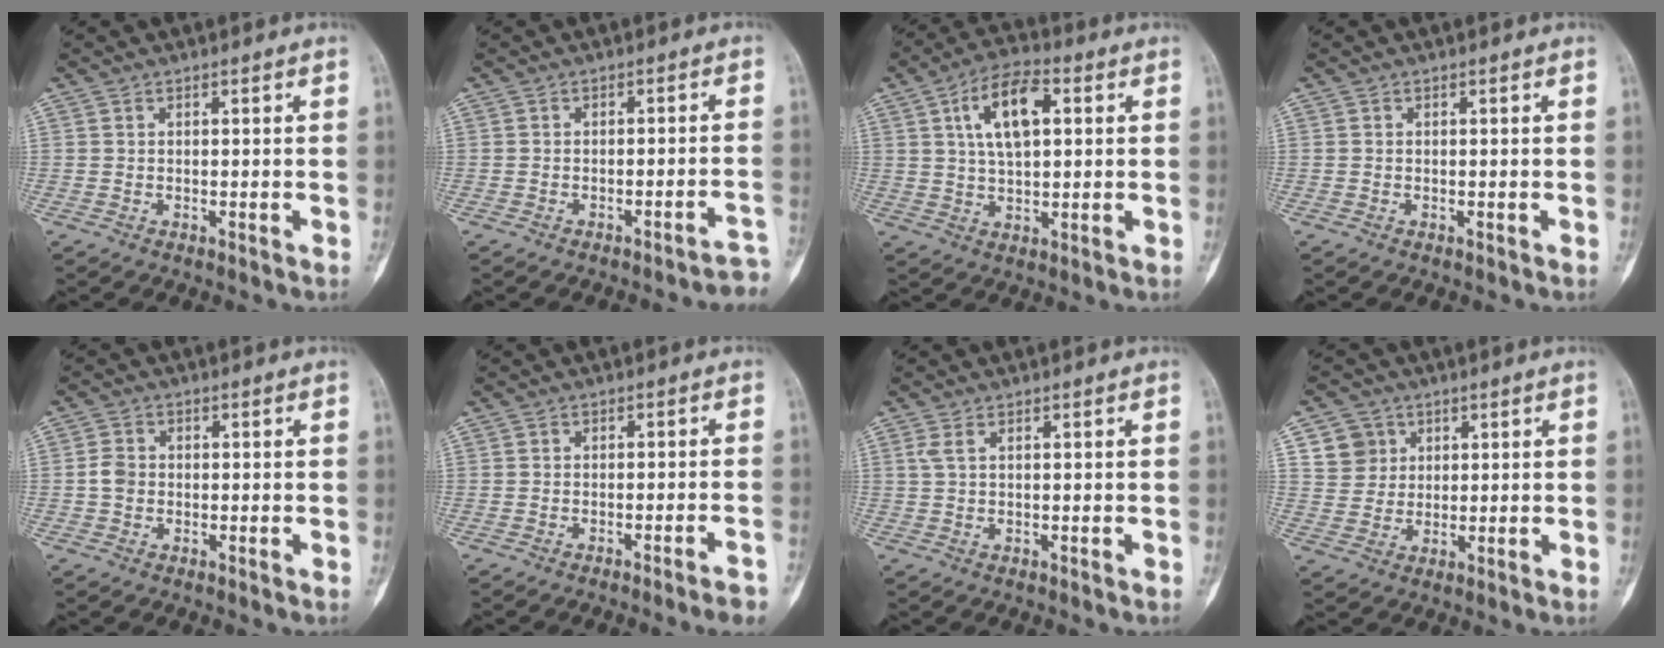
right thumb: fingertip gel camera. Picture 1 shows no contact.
{"total": 4.9, "force": [-4.3, 0.4, 2.3], "torque": [-0.013, 0.045, -0.050]}
{"total": 11.1, "force": [3.3, 5.3, 9.2], "torque": [-0.159, 0.008, 0.052]}
{"total": 0.0}
{"total": 2.7, "force": [-0.4, 2.3, 1.4], "torque": [-0.023, 0.007, -0.013]}
{"total": 5.1, "force": [-3.9, -0.1, 3.3], "torque": [-0.040, 0.023, -0.046]}
{"total": 1.6, "force": [0.6, 0.5, 1.4], "torque": [-0.042, 0.009, 0.018]}
{"total": 5.9, "force": [2.4, 5.3, 1.0], "torque": [0.008, -0.008, 0.046]}